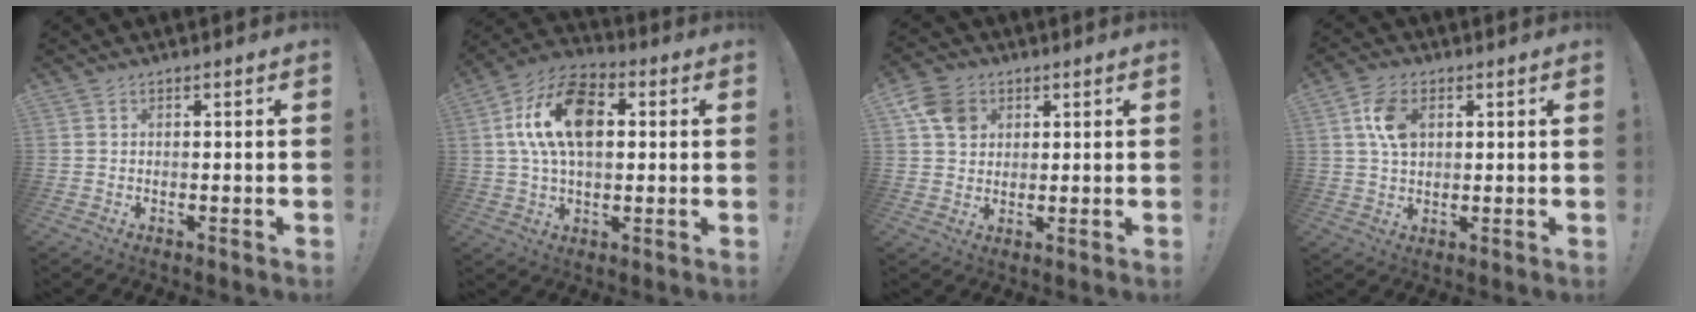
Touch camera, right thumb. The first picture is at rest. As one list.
[{"total": 17.7, "force": [3.8, 10.4, 13.7], "torque": [-0.238, 0.008, 0.069]}, {"total": 8.7, "force": [3.6, 7.0, 3.8], "torque": [-0.047, -0.008, 0.072]}, {"total": 8.7, "force": [2.5, 5.8, 6.0], "torque": [-0.106, 0.005, 0.049]}]